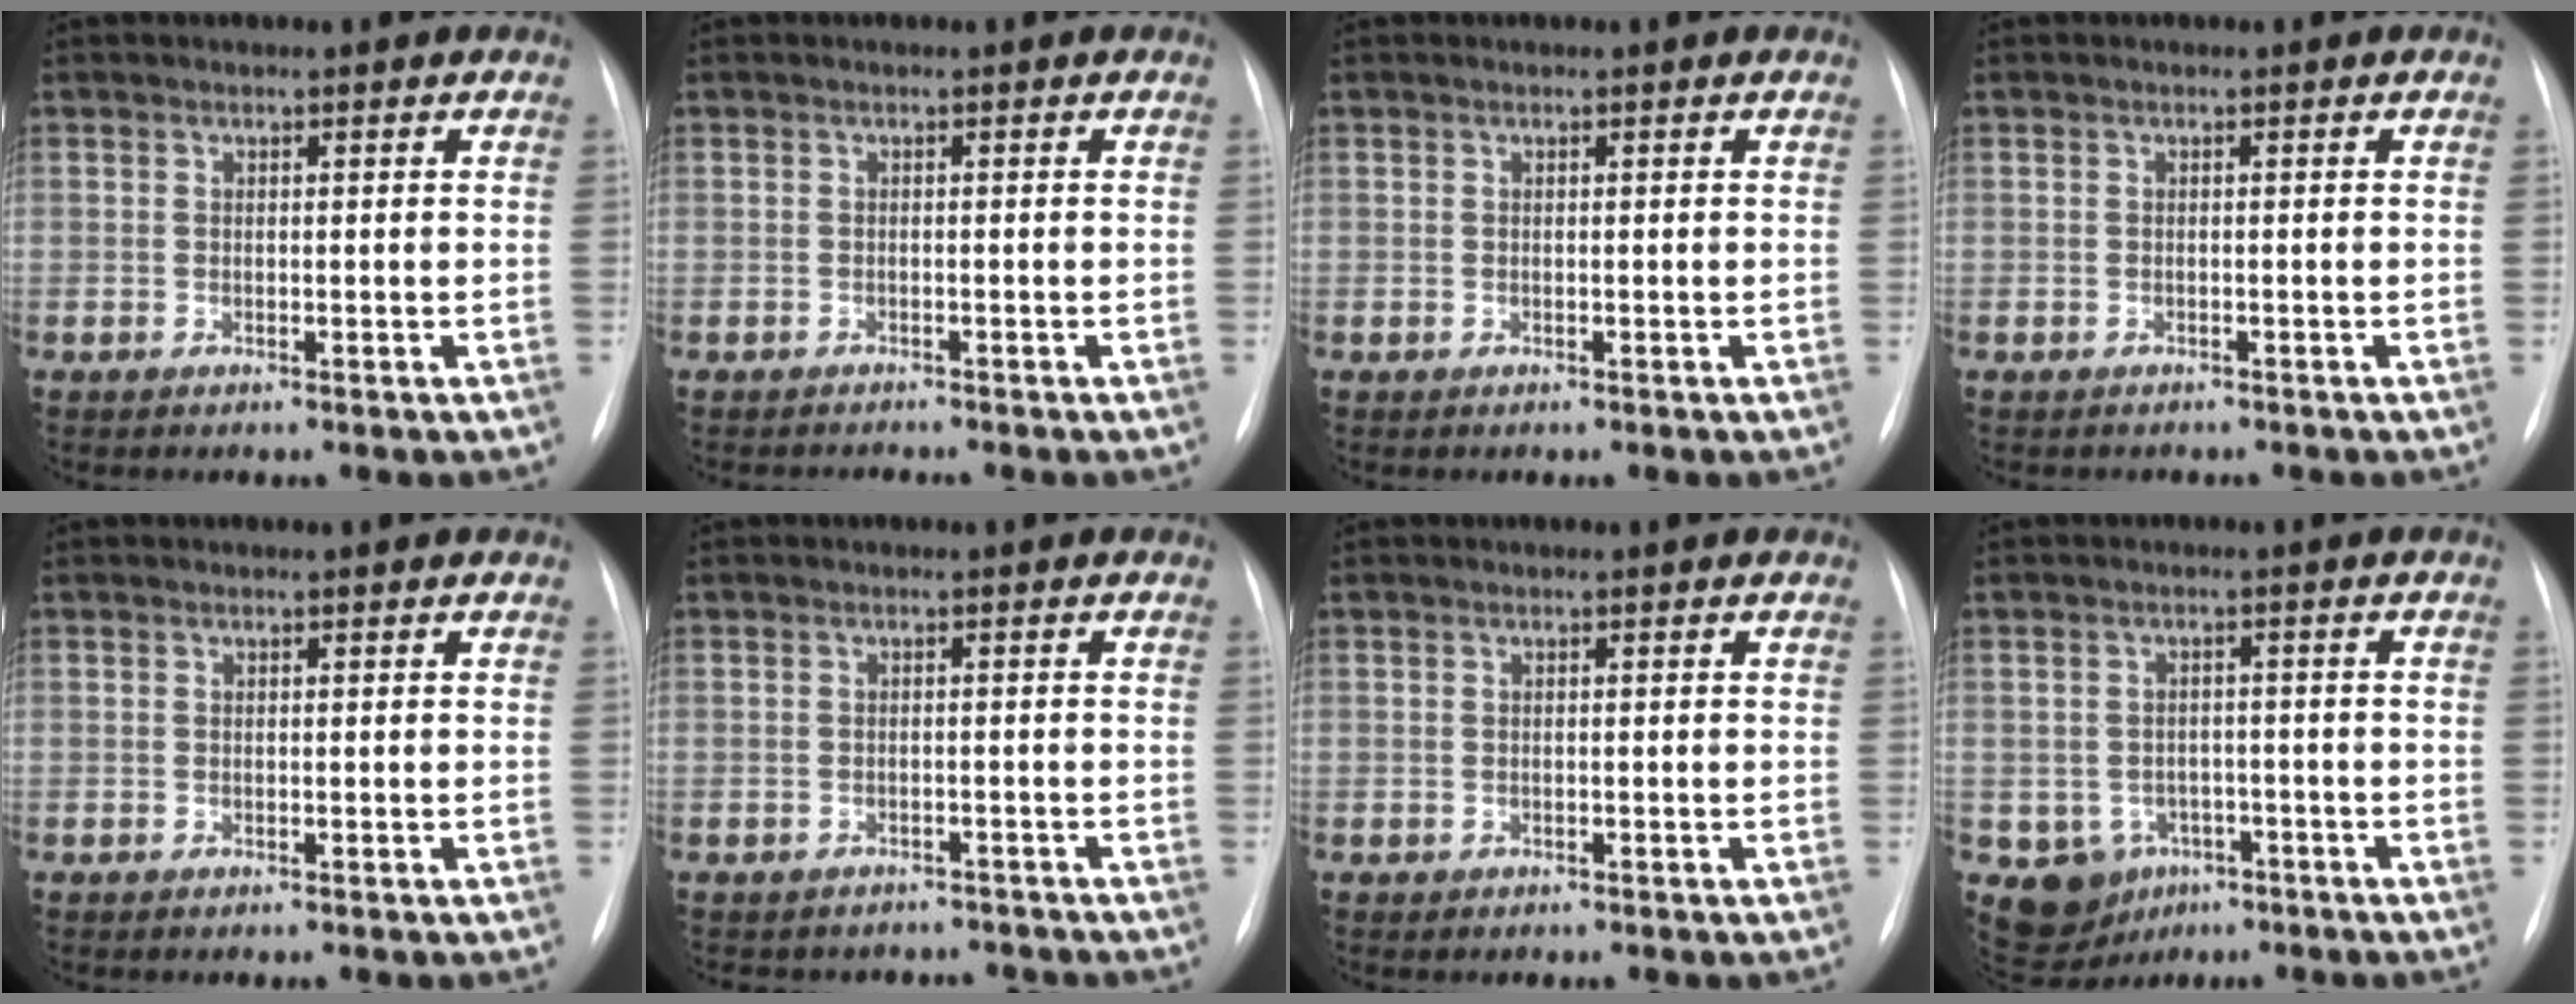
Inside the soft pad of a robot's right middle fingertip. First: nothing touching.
{"total": 1.3, "force": [-1.3, -0.2, -0.1], "torque": [0.002, -0.006, -0.019]}
{"total": 0.0}
{"total": 1.4, "force": [-1.2, 0.5, 0.3], "torque": [-0.010, -0.002, -0.014]}
{"total": 0.0}
{"total": 5.9, "force": [-5.3, 2.5, 0.2], "torque": [-0.002, 0.011, -0.057]}
{"total": 0.0}
{"total": 7.5, "force": [-3.5, 6.4, 1.7], "torque": [-0.035, 0.011, -0.039]}